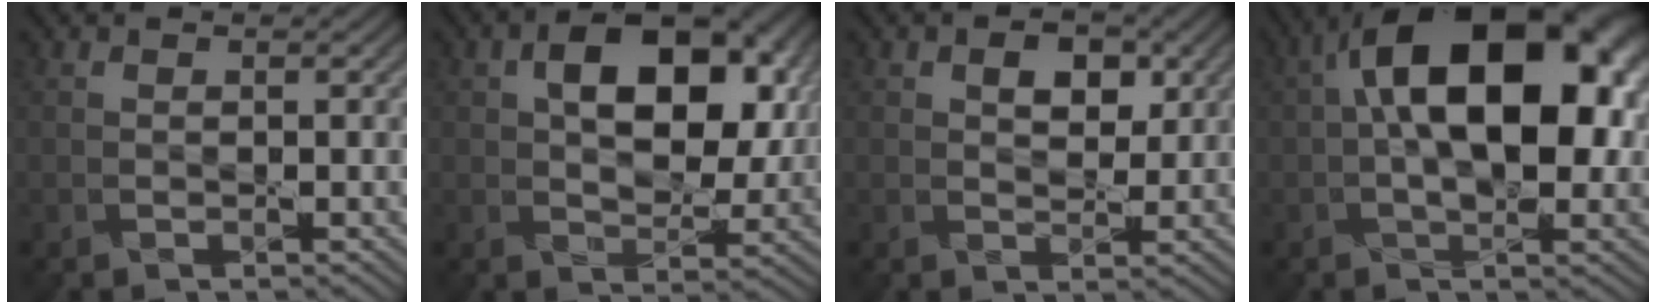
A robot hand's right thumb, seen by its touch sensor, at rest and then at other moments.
{"total": 10.9, "force": [2.8, 6.5, 8.3], "torque": [-0.126, 0.003, 0.040]}
{"total": 3.6, "force": [1.3, 2.3, 2.4], "torque": [-0.046, -0.002, 0.018]}
{"total": 17.7, "force": [2.9, 9.6, 14.6], "torque": [-0.210, 0.024, 0.029]}